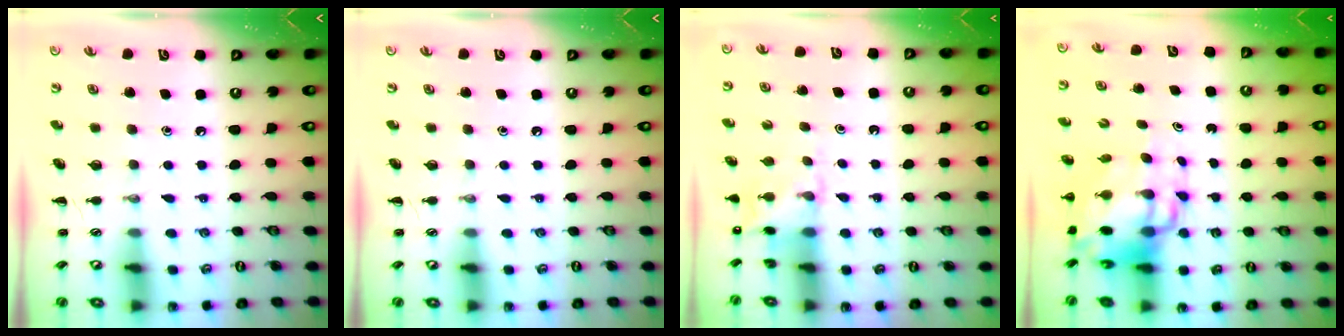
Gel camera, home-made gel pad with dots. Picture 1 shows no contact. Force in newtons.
{"total": 0.0}
{"total": 4.3, "press": 4.1, "slide": 1.2}
{"total": 12.2, "press": 11.8, "slide": 3.1}